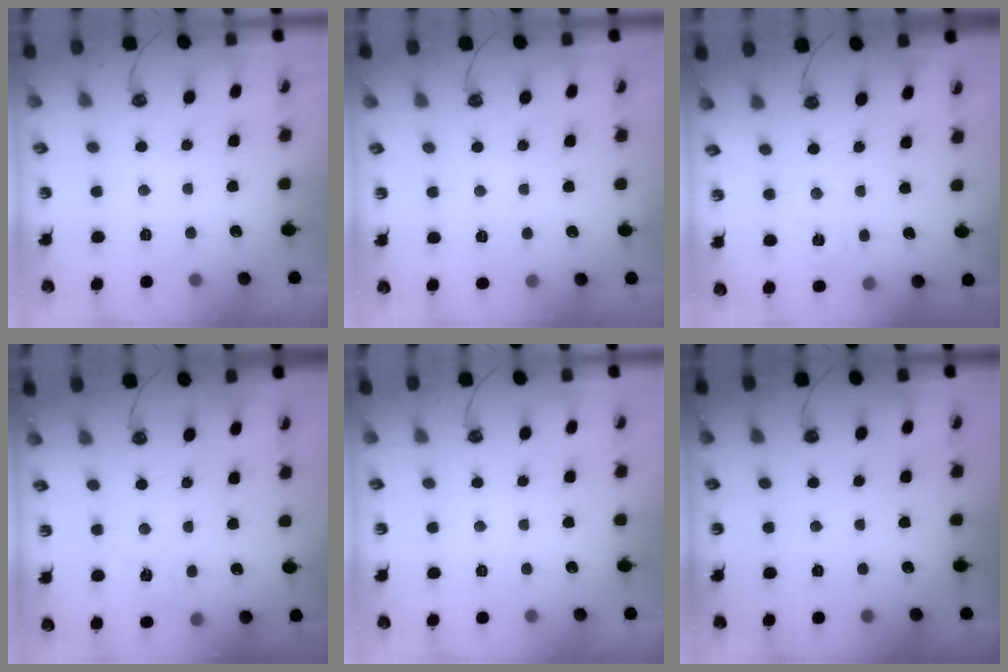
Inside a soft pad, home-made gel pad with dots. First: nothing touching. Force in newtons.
{"total": 2.7, "press": 2.7, "slide": 0.4}
{"total": 3.2, "press": 3.2, "slide": 0.4}
{"total": 7.3, "press": 7.3, "slide": 0.7}
{"total": 0.0}
{"total": 0.0}